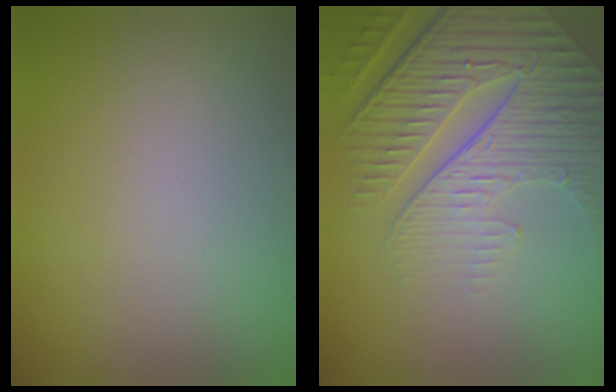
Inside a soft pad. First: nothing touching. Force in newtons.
{"total": 8.0, "press": 5.8, "slide": 5.5}